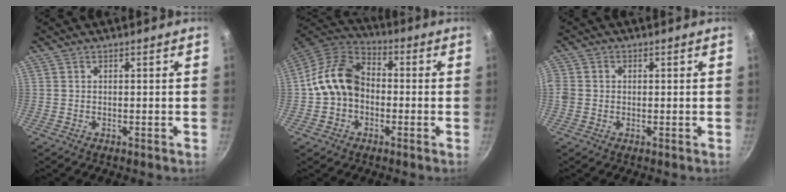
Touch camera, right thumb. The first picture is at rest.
{"total": 11.6, "force": [-1.4, 8.4, 7.8], "torque": [-0.125, 0.041, -0.045]}
{"total": 3.1, "force": [-0.2, 2.7, 1.4], "torque": [-0.029, 0.005, -0.009]}